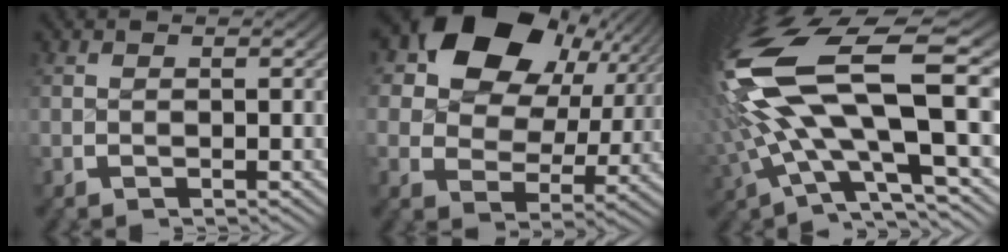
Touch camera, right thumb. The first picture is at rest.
{"total": 12.2, "force": [3.3, 8.4, 8.2], "torque": [-0.164, -0.016, 0.061]}
{"total": 13.6, "force": [0.0, 6.3, 12.0], "torque": [-0.260, -0.012, 0.015]}